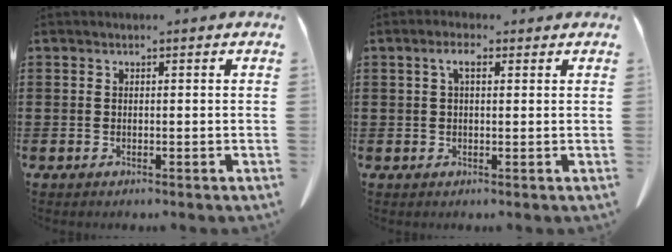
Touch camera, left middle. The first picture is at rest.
{"total": 2.9, "force": [1.2, 1.0, 2.5], "torque": [-0.055, 0.007, 0.018]}